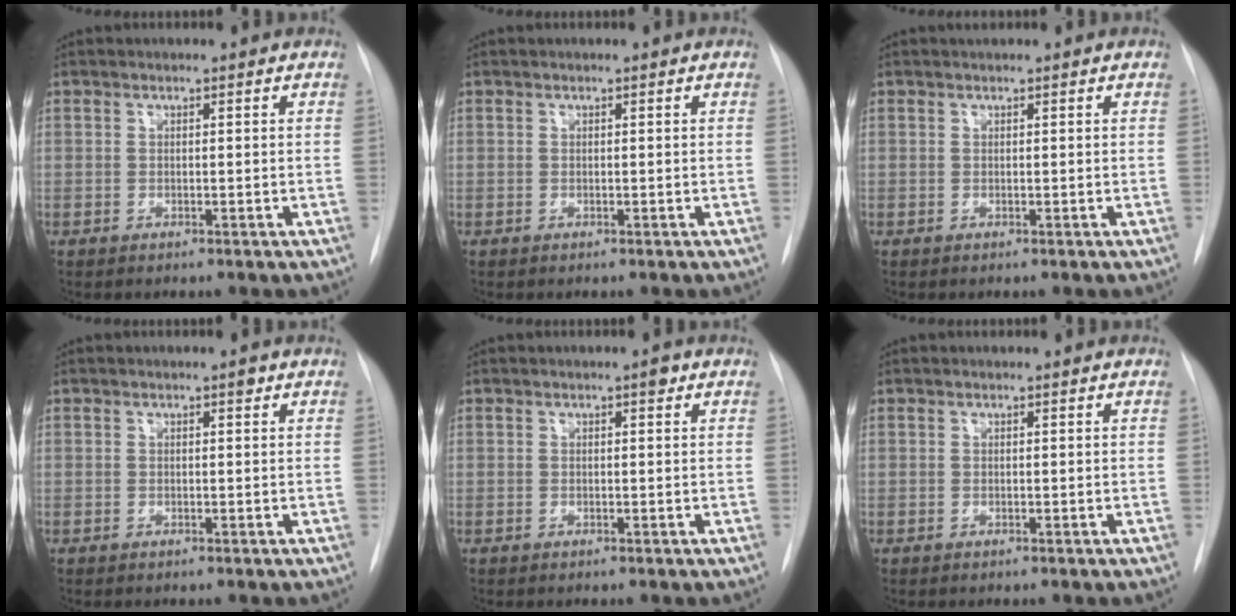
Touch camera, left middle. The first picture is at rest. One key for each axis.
{"total": 0.0}
{"total": 0.6, "fx": 0.6, "fy": 0.0, "fz": 0.2, "tx": -0.007, "ty": 0.013, "tz": 0.012}
{"total": 0.6, "fx": 0.3, "fy": 0.2, "fz": 0.4, "tx": -0.009, "ty": 0.000, "tz": 0.003}
{"total": 0.8, "fx": 0.4, "fy": 0.3, "fz": 0.7, "tx": -0.012, "ty": 0.002, "tz": 0.004}
{"total": 0.0}